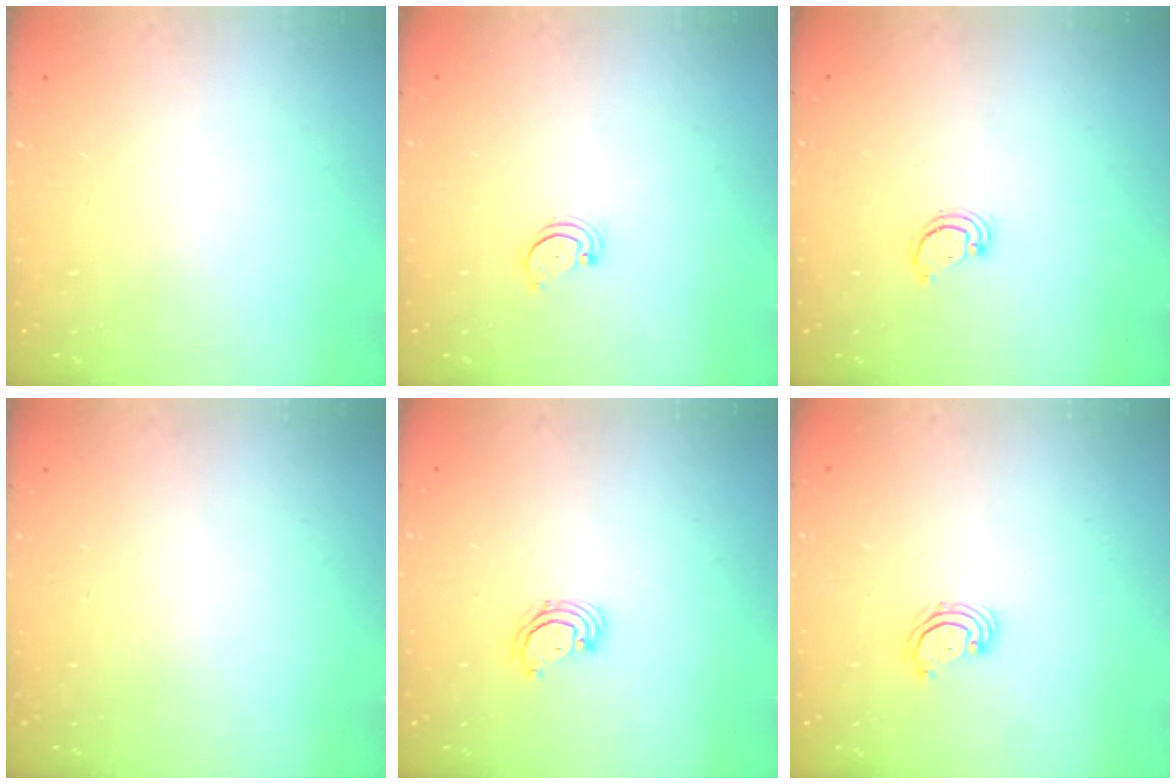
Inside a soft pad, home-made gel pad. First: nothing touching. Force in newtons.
{"total": 2.2, "press": 2.2, "slide": 0.2}
{"total": 2.6, "press": 2.6, "slide": 0.2}
{"total": 0.0}
{"total": 3.4, "press": 3.4, "slide": 0.3}
{"total": 3.2, "press": 3.2, "slide": 0.3}